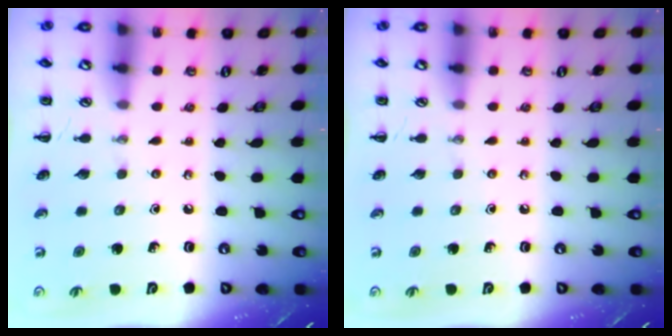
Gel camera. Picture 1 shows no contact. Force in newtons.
{"total": 0.0}